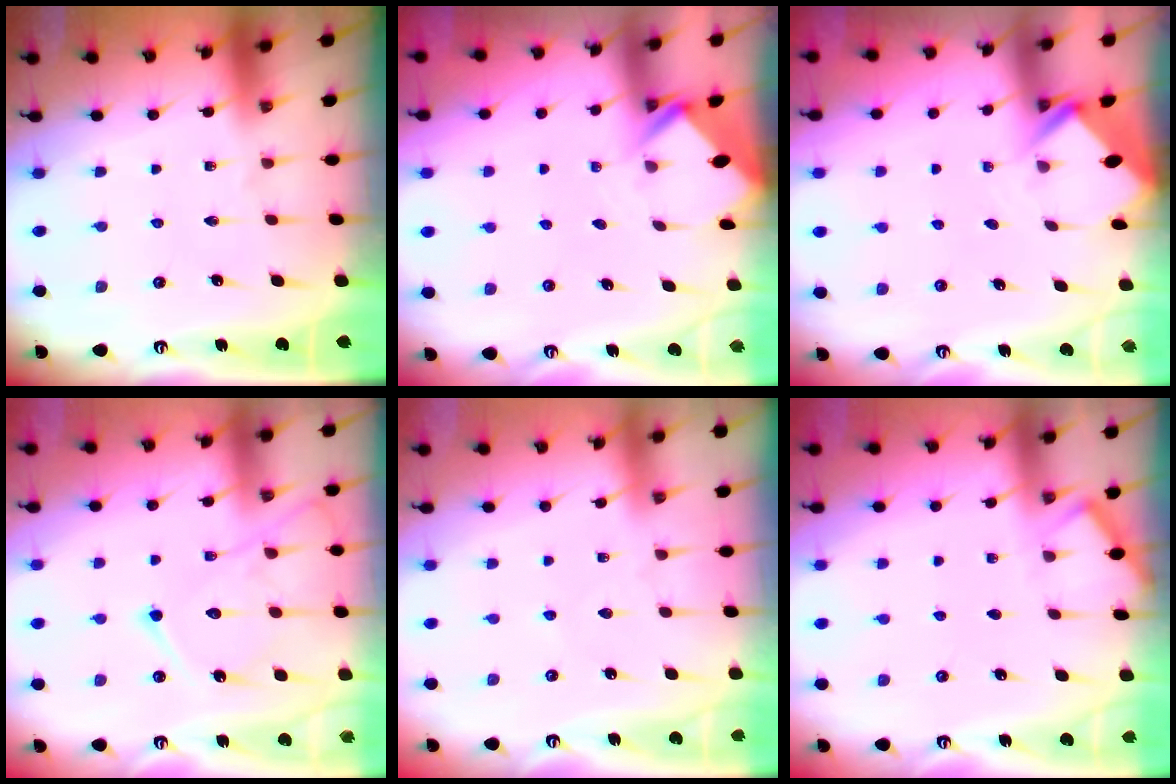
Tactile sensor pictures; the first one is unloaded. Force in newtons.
{"total": 2.5, "press": 2.5, "slide": 0.2}
{"total": 2.7, "press": 2.7, "slide": 0.2}
{"total": 13.9, "press": 13.8, "slide": 1.5}
{"total": 2.5, "press": 2.4, "slide": 0.4}
{"total": 2.7, "press": 2.6, "slide": 0.3}